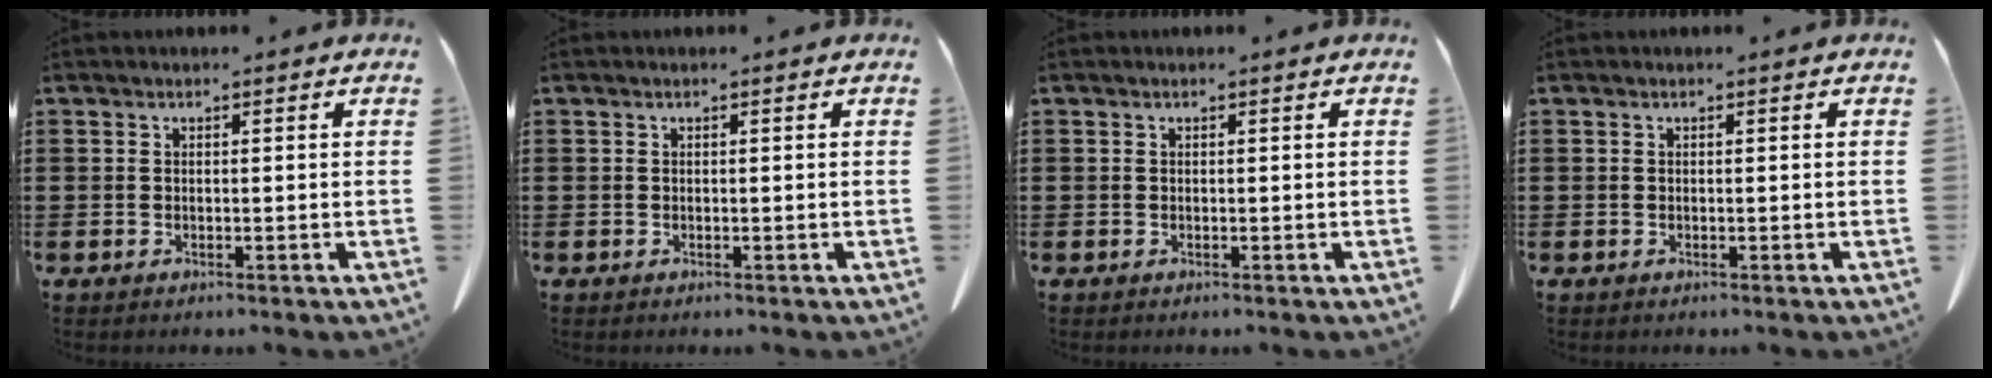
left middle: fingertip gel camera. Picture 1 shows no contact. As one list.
[{"total": 0.0}, {"total": 0.0}, {"total": 0.0}]